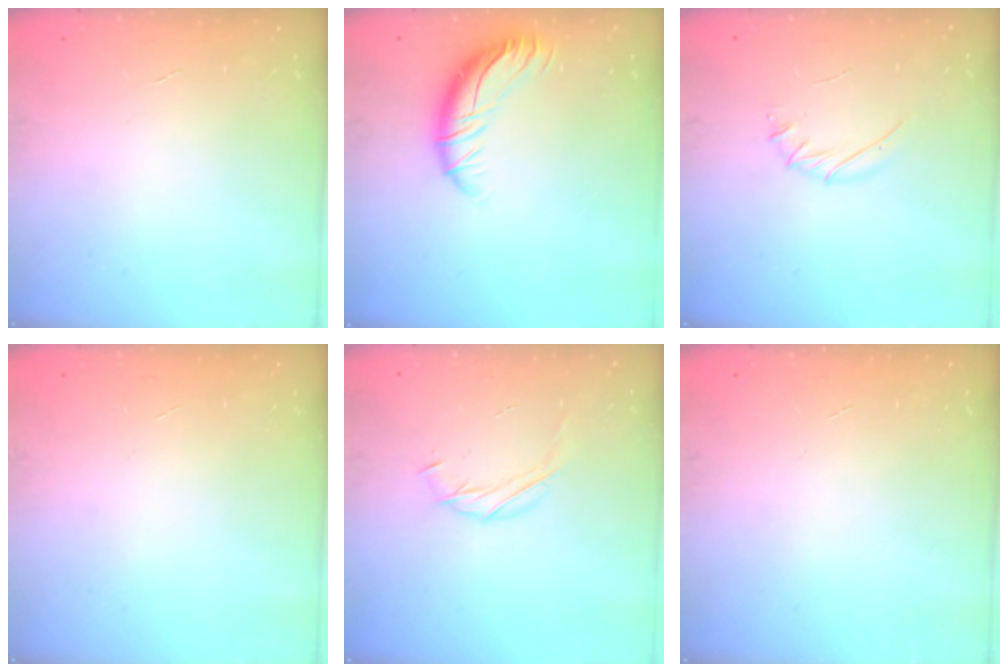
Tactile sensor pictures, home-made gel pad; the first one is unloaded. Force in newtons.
{"total": 12.4, "press": 12.3, "slide": 1.5}
{"total": 3.9, "press": 3.8, "slide": 1.0}
{"total": 0.0}
{"total": 7.1, "press": 7.1, "slide": 1.0}
{"total": 0.0}